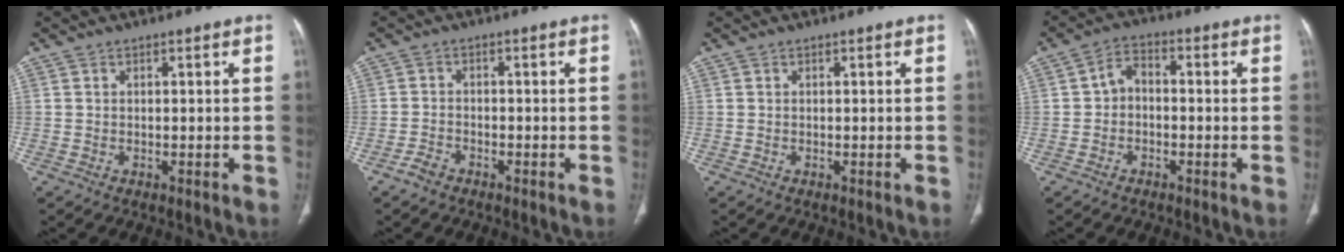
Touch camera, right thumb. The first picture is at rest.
{"total": 2.2, "force": [-1.7, 1.1, 0.8], "torque": [-0.023, 0.008, -0.033]}
{"total": 0.0}
{"total": 4.2, "force": [-0.7, 3.1, 2.7], "torque": [-0.037, 0.021, -0.025]}